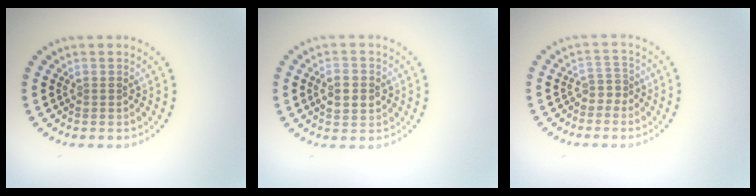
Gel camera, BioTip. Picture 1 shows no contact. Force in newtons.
{"total": 2.7, "press": 2.7, "slide": 0.1}
{"total": 1.6, "press": 1.2, "slide": 1.1}